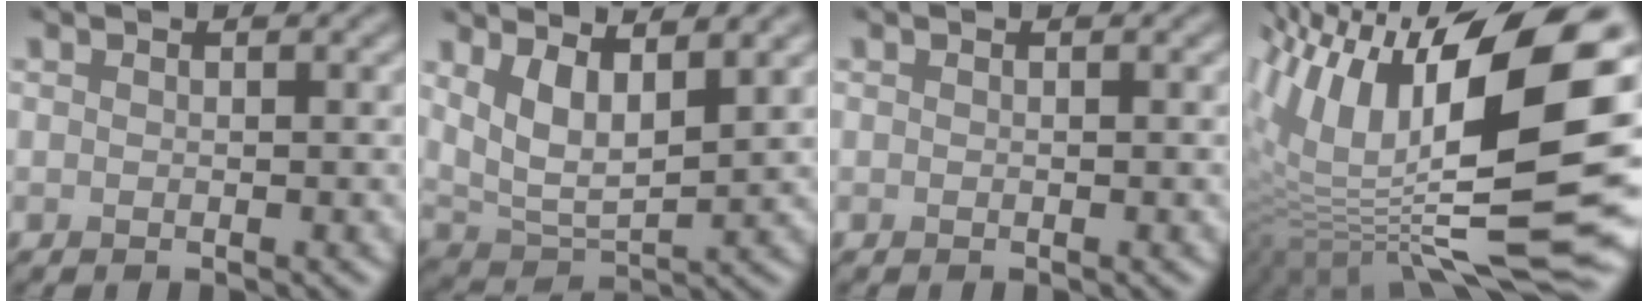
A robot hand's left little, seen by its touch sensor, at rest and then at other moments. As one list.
[{"total": 5.0, "force": [2.4, 2.0, 3.8], "torque": [-0.085, -0.011, 0.050]}, {"total": 0.0}, {"total": 16.7, "force": [2.5, 7.0, 15.0], "torque": [-0.280, 0.016, 0.034]}]